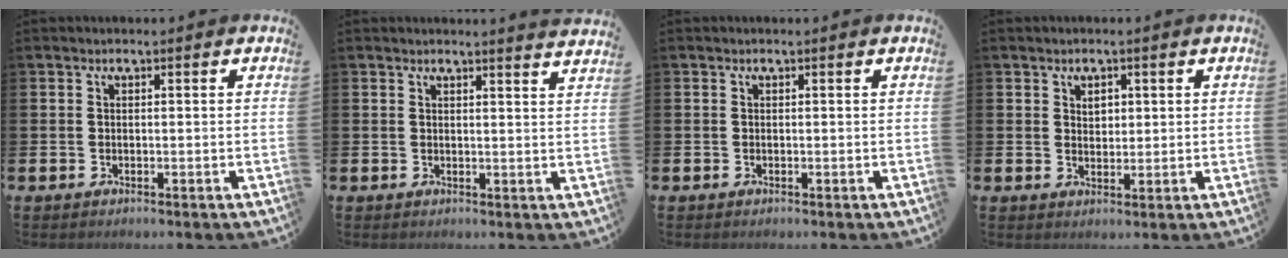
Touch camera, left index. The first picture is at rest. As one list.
[{"total": 2.1, "force": [2.1, -0.4, -0.2], "torque": [0.011, -0.018, 0.035]}, {"total": 0.0}, {"total": 1.8, "force": [1.2, 1.1, 0.7], "torque": [0.002, -0.001, 0.019]}]